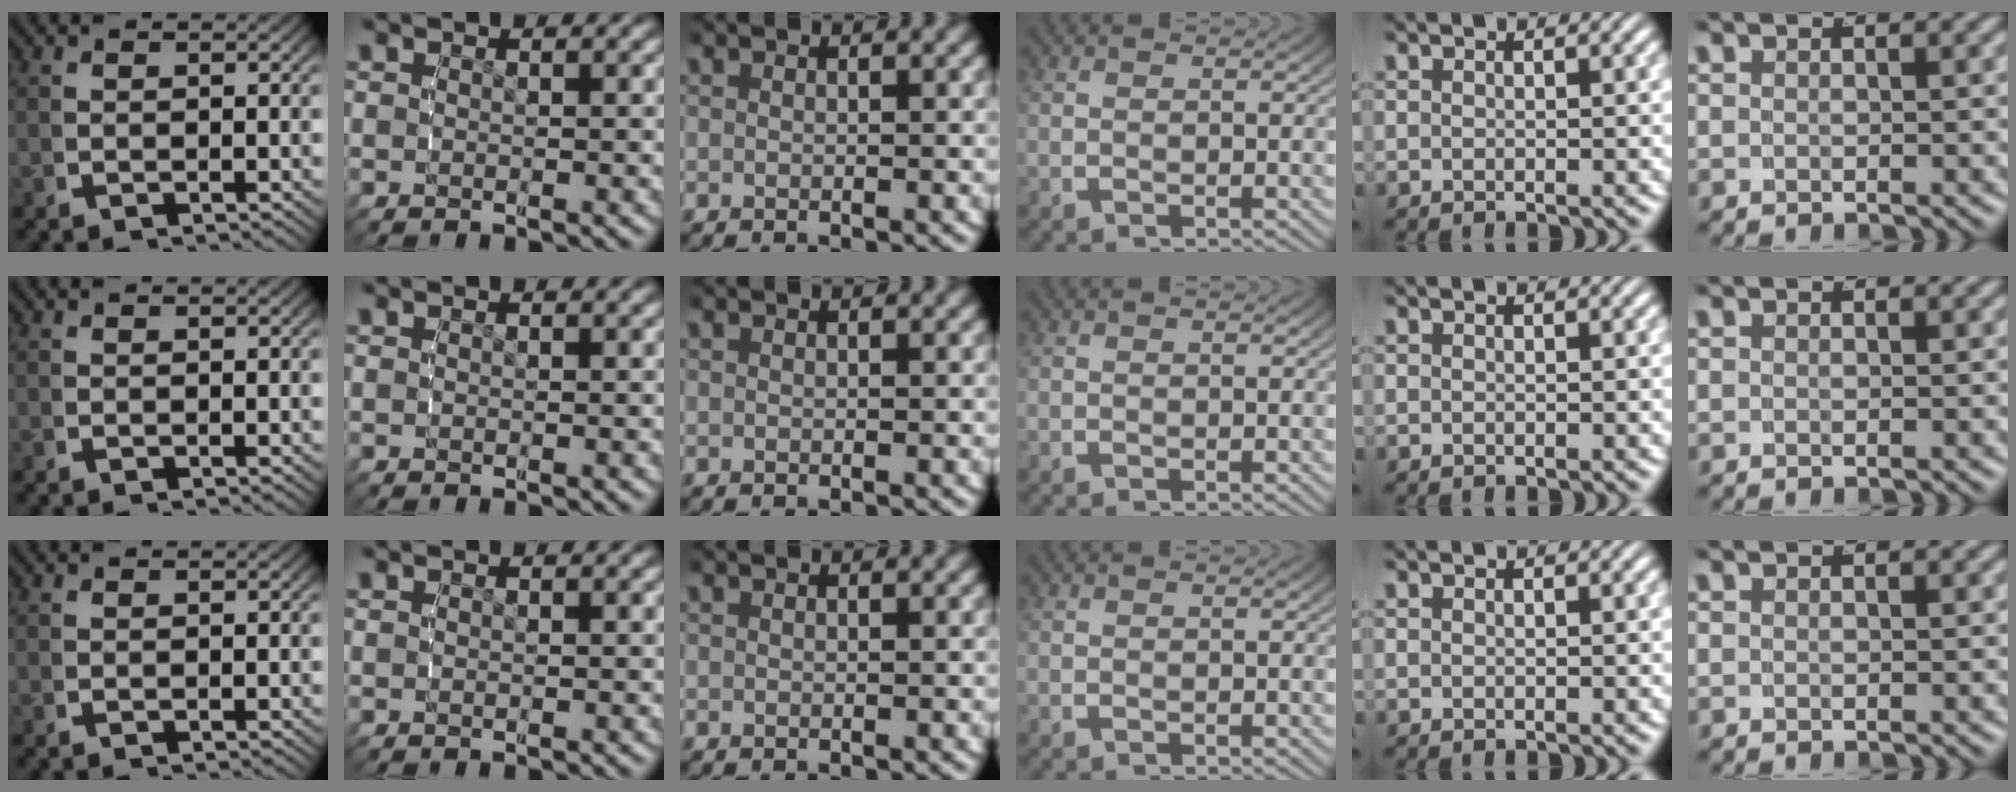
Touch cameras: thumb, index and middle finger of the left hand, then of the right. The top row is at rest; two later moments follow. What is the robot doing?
{"motion": "reach", "object": "jacket"}